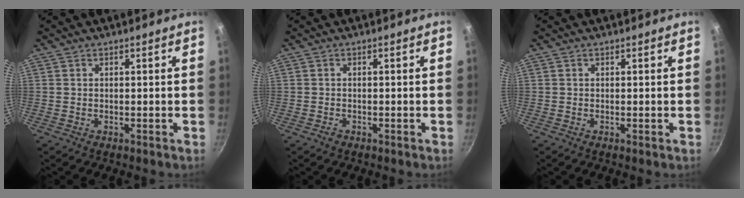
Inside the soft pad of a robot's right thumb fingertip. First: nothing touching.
{"total": 0.9, "force": [-0.6, 0.6, 0.3], "torque": [-0.009, 0.004, -0.010]}
{"total": 0.0}